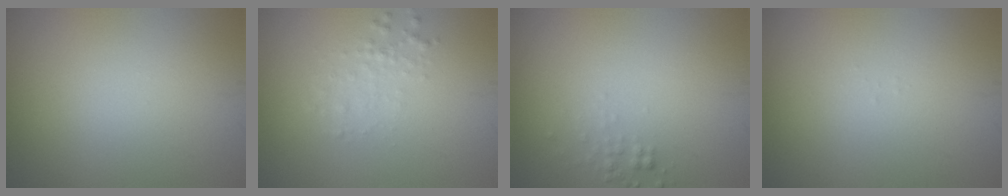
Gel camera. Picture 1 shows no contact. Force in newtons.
{"total": 1.4, "press": 1.4, "slide": 0.0}
{"total": 0.9, "press": 0.9, "slide": 0.0}
{"total": 0.0}